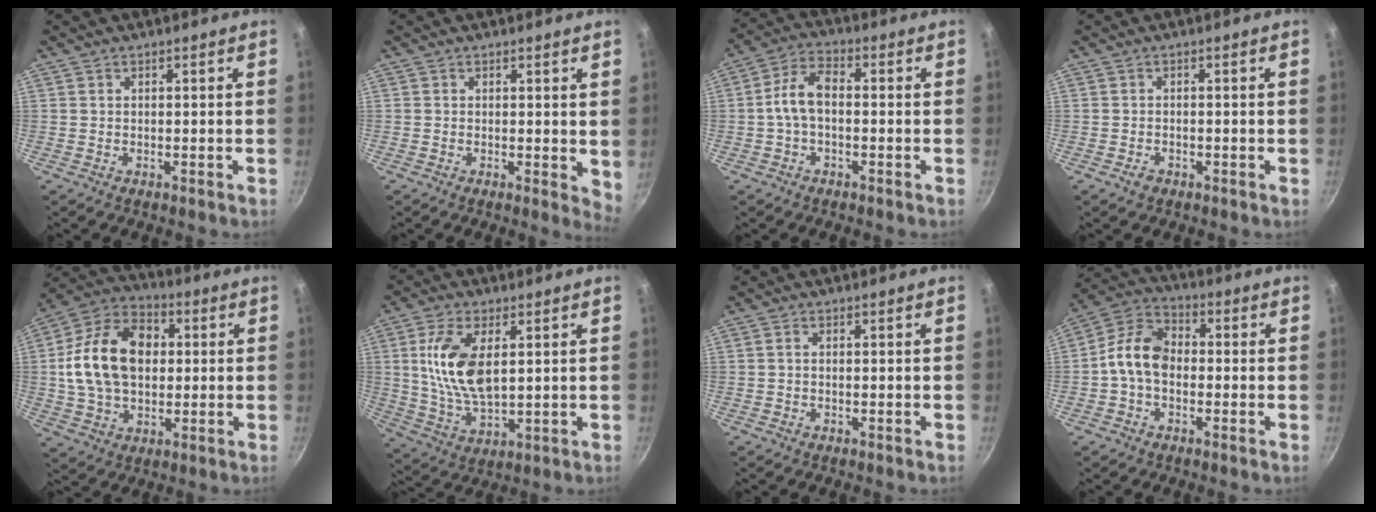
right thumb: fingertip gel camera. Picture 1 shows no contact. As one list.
[{"total": 3.3, "force": [0.6, 1.7, 2.8], "torque": [-0.028, -0.005, 0.006]}, {"total": 7.0, "force": [-0.8, 4.0, 5.7], "torque": [-0.108, 0.034, -0.023]}, {"total": 1.6, "force": [-1.0, 1.0, 0.8], "torque": [-0.017, 0.008, -0.016]}, {"total": 18.4, "force": [1.8, 12.9, 13.0], "torque": [-0.207, 0.024, 0.019]}, {"total": 12.9, "force": [2.8, 6.5, 10.8], "torque": [-0.204, -0.012, 0.060]}, {"total": 0.7, "force": [0.0, 0.4, 0.6], "torque": [-0.012, 0.004, 0.000]}, {"total": 9.5, "force": [-1.0, 6.6, 6.8], "torque": [-0.109, 0.032, -0.040]}]